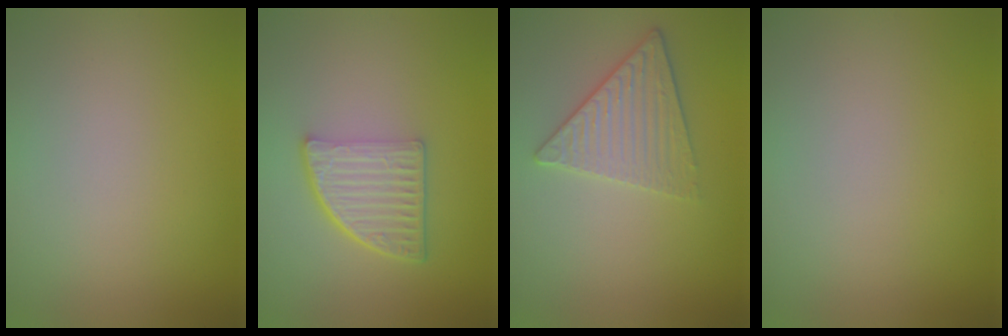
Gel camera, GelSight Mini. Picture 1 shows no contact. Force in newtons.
{"total": 4.9, "press": 3.4, "slide": 3.6}
{"total": 3.3, "press": 3.2, "slide": 0.9}
{"total": 0.0}